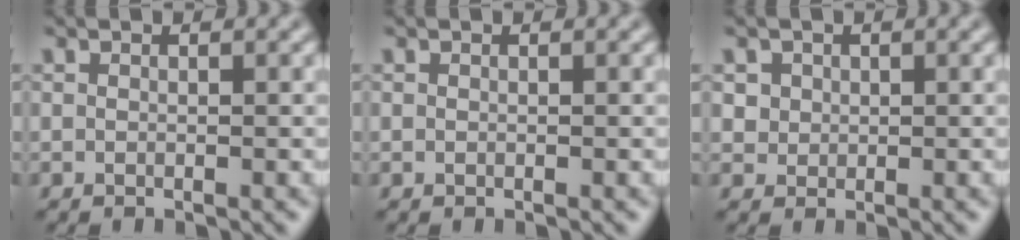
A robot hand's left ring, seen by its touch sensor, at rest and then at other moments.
{"total": 0.0}
{"total": 1.9, "force": [0.7, 1.6, 0.6], "torque": [-0.017, 0.000, 0.032]}